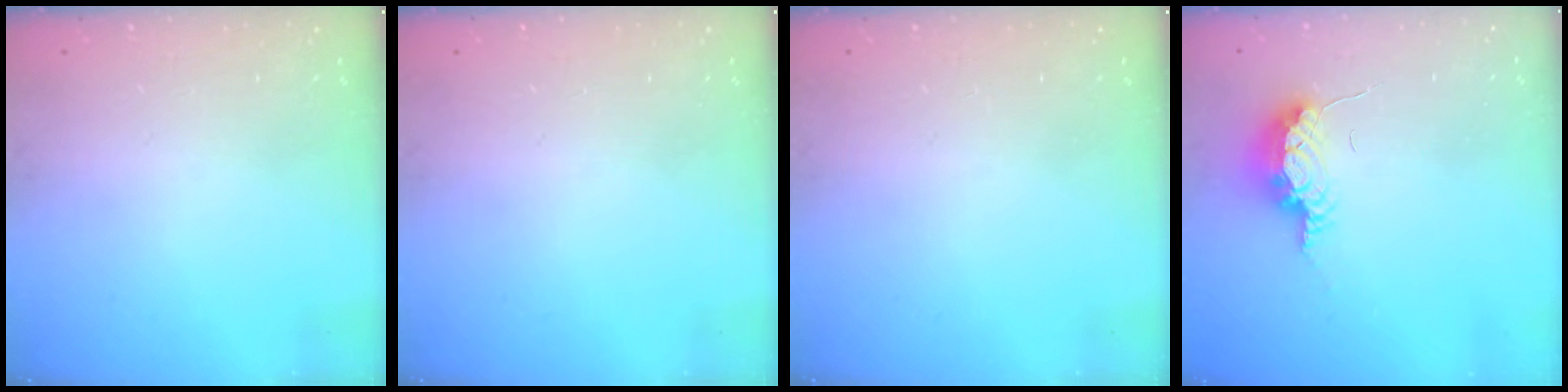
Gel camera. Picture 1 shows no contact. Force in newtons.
{"total": 0.0}
{"total": 0.0}
{"total": 12.0, "press": 9.0, "slide": 8.0}